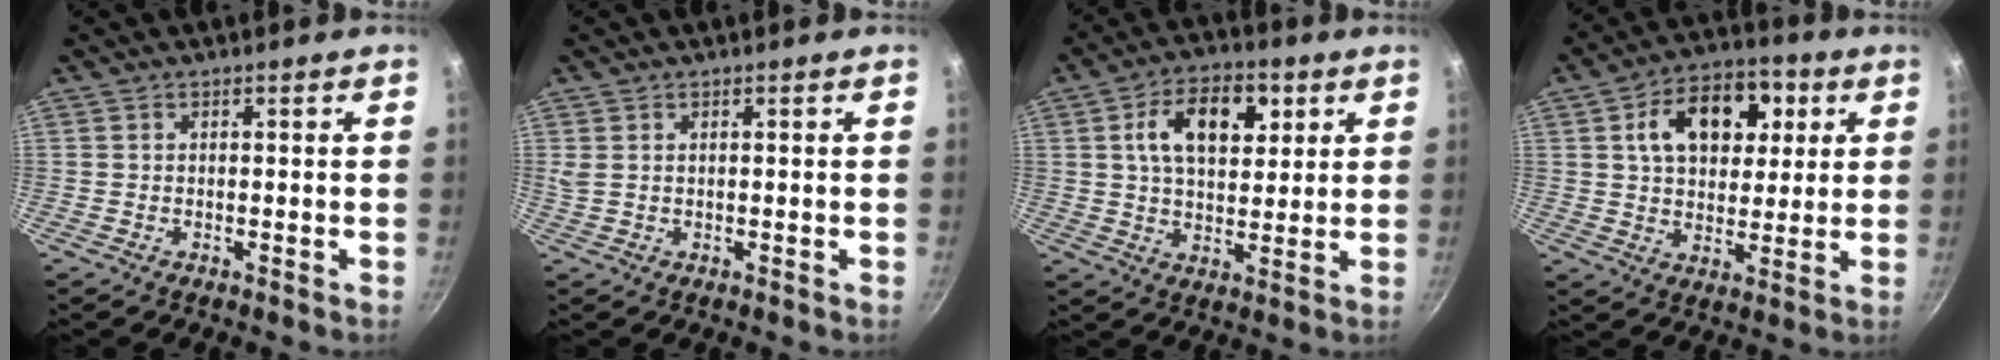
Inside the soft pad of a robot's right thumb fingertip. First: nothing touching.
{"total": 1.3, "force": [0.5, 0.7, 0.9], "torque": [-0.027, 0.006, 0.019]}
{"total": 12.8, "force": [4.2, 7.5, 9.5], "torque": [-0.133, -0.002, 0.067]}
{"total": 15.3, "force": [4.6, 10.0, 10.6], "torque": [-0.130, 0.005, 0.071]}